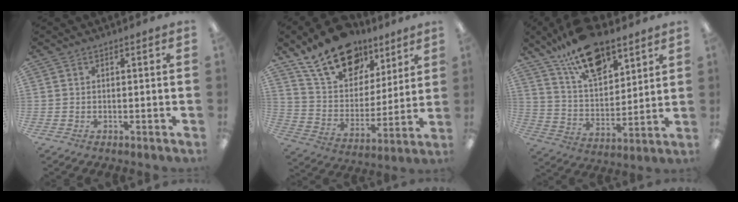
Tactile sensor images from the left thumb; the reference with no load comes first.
{"total": 19.0, "force": [13.3, 11.0, 8.1], "torque": [-0.144, -0.079, 0.243]}
{"total": 17.9, "force": [12.7, 8.1, 9.8], "torque": [-0.174, -0.062, 0.224]}